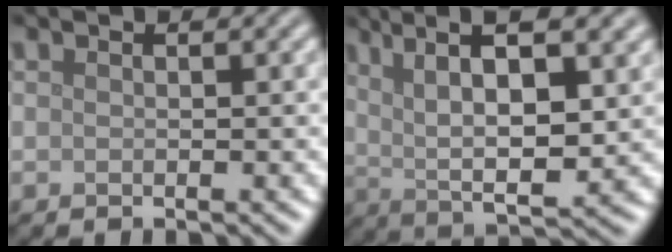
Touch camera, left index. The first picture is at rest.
{"total": 9.3, "force": [3.8, 2.5, 8.1], "torque": [-0.146, 0.006, 0.070]}